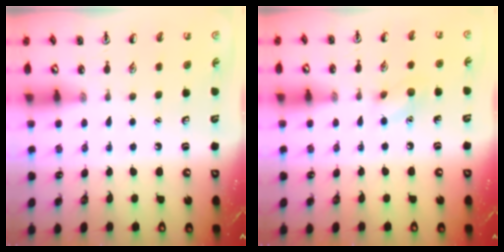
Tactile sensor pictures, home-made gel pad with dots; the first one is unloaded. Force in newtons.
{"total": 7.4, "press": 7.1, "slide": 2.2}